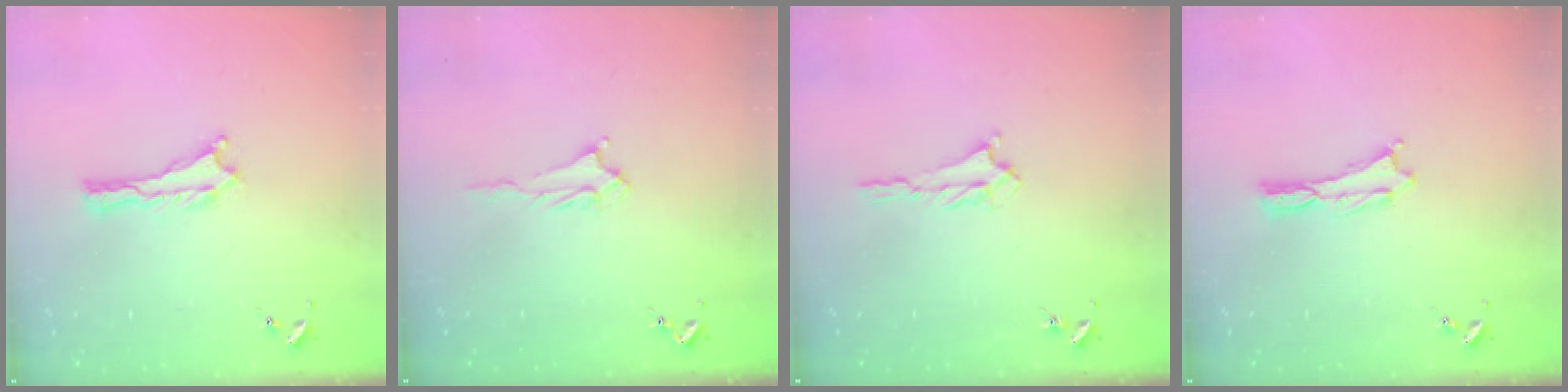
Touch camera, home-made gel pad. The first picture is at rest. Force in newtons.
{"total": 3.2, "press": 3.2, "slide": 0.5}
{"total": 1.2, "press": 1.1, "slide": 0.5}
{"total": 0.0}